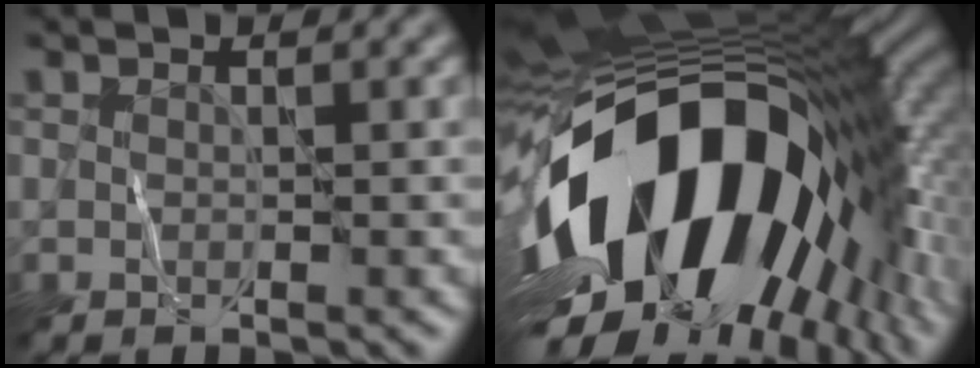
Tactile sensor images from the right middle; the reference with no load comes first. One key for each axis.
{"total": 19.7, "fx": -4.3, "fy": 11.0, "fz": 15.8, "tx": -0.276, "ty": -0.026, "tz": -0.074}